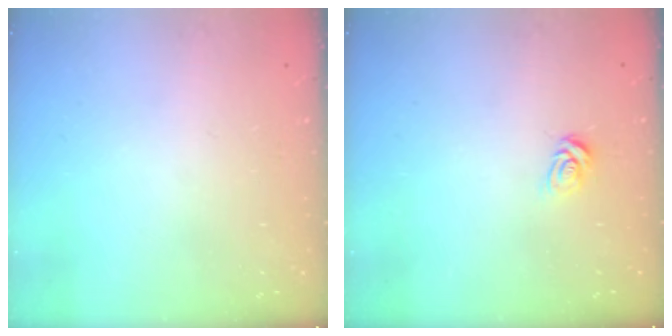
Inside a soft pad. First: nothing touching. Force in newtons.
{"total": 5.1, "press": 5.1, "slide": 0.4}